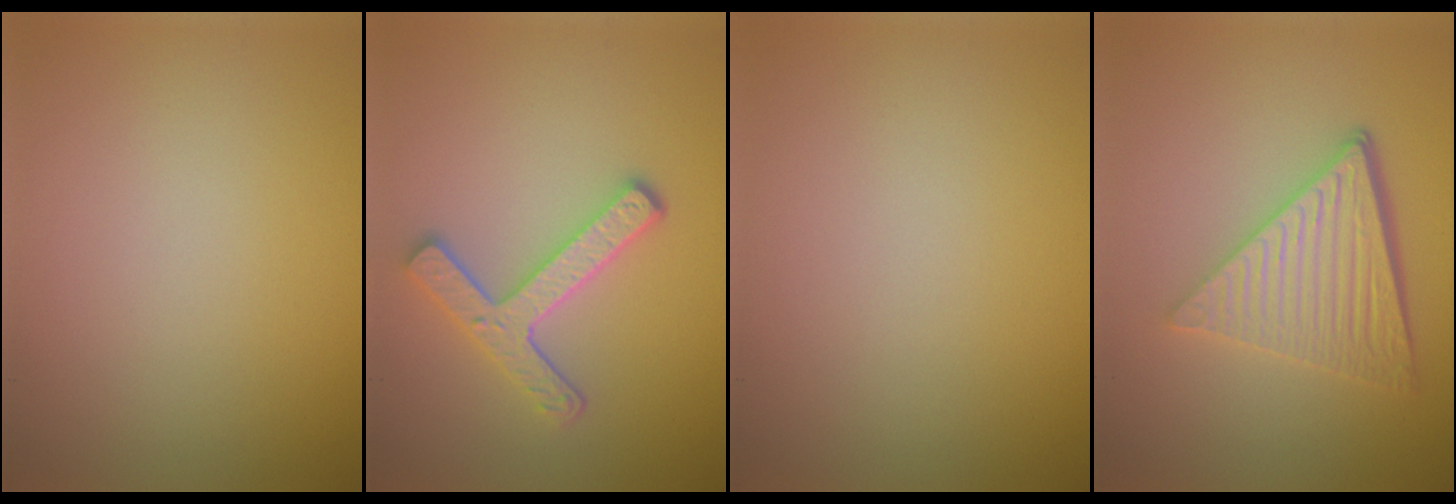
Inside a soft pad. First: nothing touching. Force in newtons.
{"total": 3.7, "press": 3.1, "slide": 2.0}
{"total": 0.0}
{"total": 5.7, "press": 4.0, "slide": 4.1}